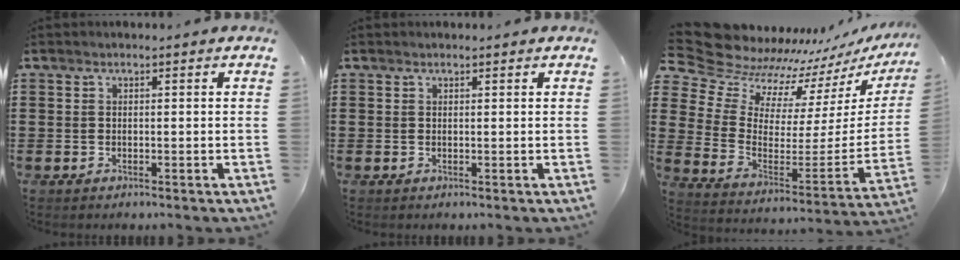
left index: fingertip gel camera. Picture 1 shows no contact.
{"total": 0.0}
{"total": 8.8, "force": [8.4, 2.6, -0.3], "torque": [-0.059, -0.085, 0.147]}